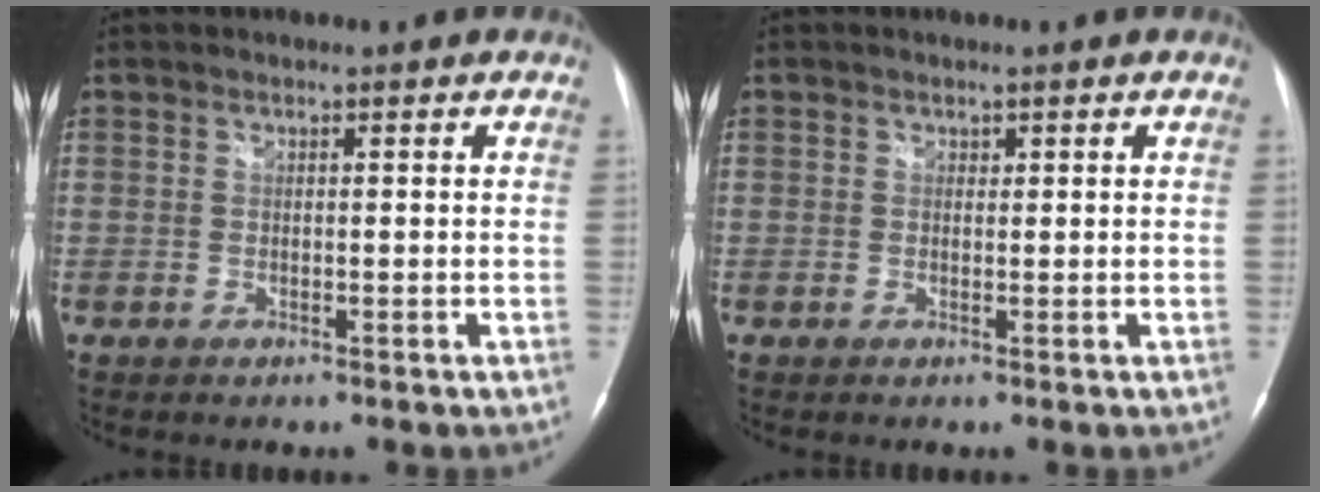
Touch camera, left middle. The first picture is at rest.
{"total": 0.5, "force": [0.3, 0.4, 0.1], "torque": [0.004, -0.001, 0.003]}